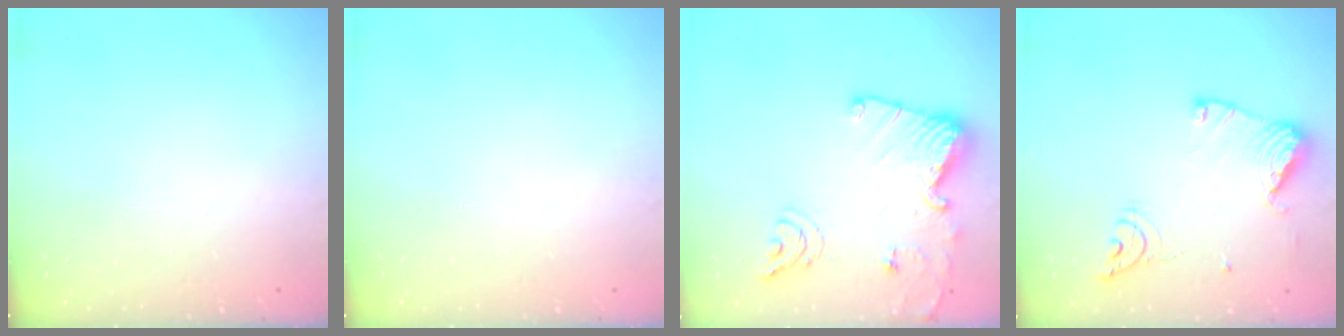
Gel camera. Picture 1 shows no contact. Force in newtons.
{"total": 0.0}
{"total": 15.1, "press": 15.0, "slide": 1.5}
{"total": 13.4, "press": 13.3, "slide": 1.4}